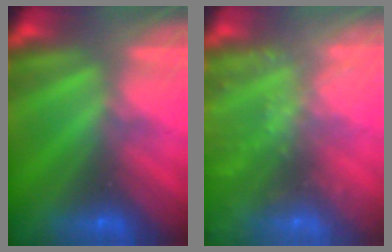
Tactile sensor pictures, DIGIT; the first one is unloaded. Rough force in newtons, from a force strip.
{"total": 6.6}